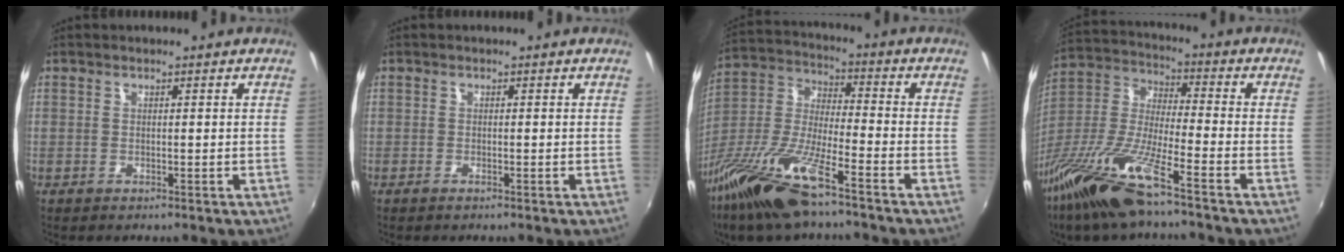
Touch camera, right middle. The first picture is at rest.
{"total": 0.7, "force": [-0.6, 0.1, 0.4], "torque": [-0.008, -0.002, -0.012]}
{"total": 18.2, "force": [-12.3, 3.5, 13.0], "torque": [-0.272, -0.022, -0.242]}
{"total": 16.7, "force": [-11.6, 1.6, 11.9], "torque": [-0.251, -0.025, -0.231]}